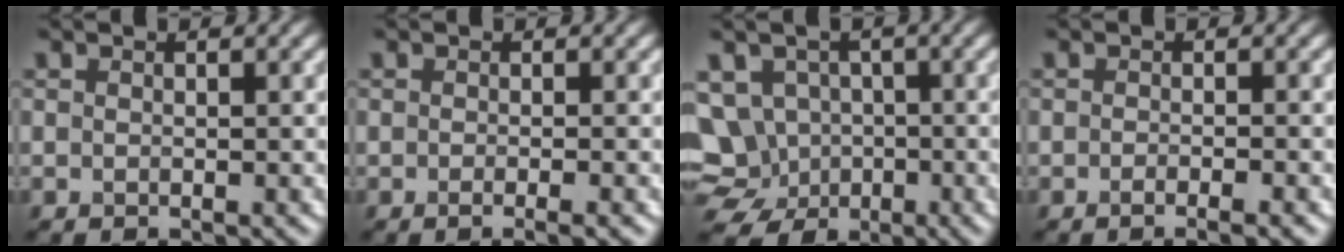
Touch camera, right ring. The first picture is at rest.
{"total": 1.8, "force": [-0.6, 0.5, 1.6], "torque": [-0.017, -0.005, -0.012]}
{"total": 8.8, "force": [-2.3, 7.8, 3.6], "torque": [-0.053, -0.003, -0.062]}
{"total": 1.8, "force": [-0.9, 0.4, 1.4], "torque": [-0.015, 0.000, -0.016]}